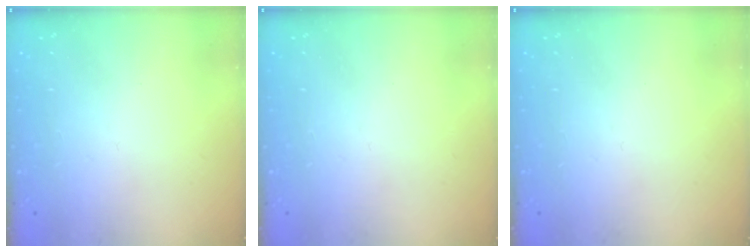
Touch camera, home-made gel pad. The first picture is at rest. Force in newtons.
{"total": 0.0}
{"total": 0.0}